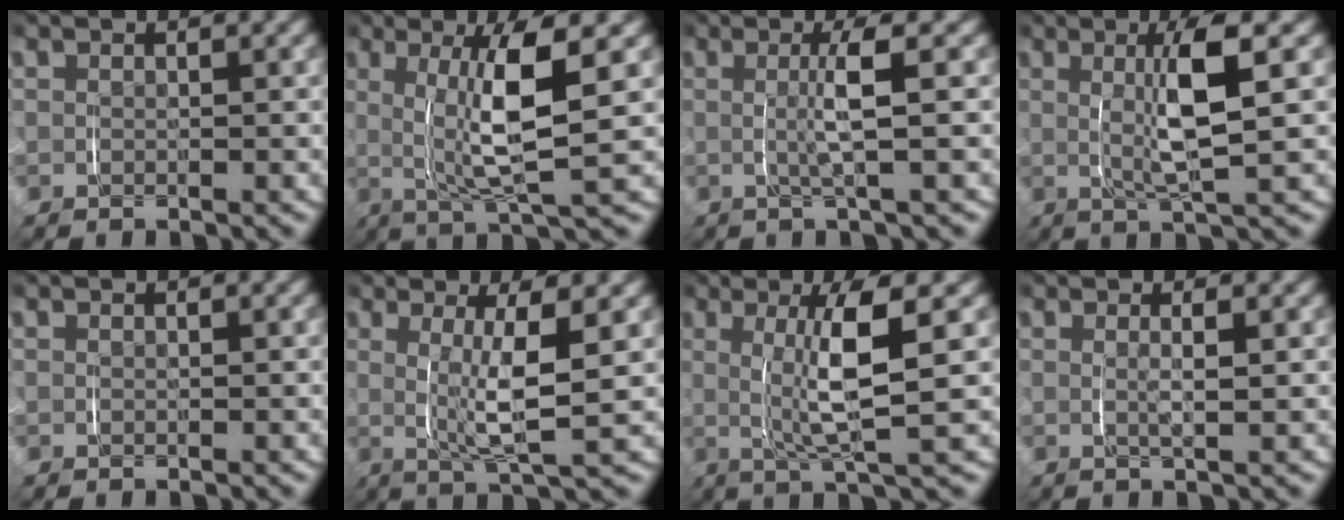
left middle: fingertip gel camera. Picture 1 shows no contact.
{"total": 6.6, "force": [1.3, 1.2, 6.4], "torque": [-0.111, -0.001, 0.020]}
{"total": 2.8, "force": [0.2, -0.6, 2.7], "torque": [-0.048, -0.001, 0.004]}
{"total": 4.5, "force": [0.6, 0.3, 4.5], "torque": [-0.080, -0.002, 0.010]}
{"total": 0.0}
{"total": 5.5, "force": [0.8, 1.1, 5.4], "torque": [-0.091, -0.007, 0.012]}
{"total": 5.7, "force": [1.1, 0.4, 5.5], "torque": [-0.095, -0.003, 0.017]}
{"total": 1.6, "force": [0.4, -0.2, 1.6], "torque": [-0.023, -0.003, 0.010]}